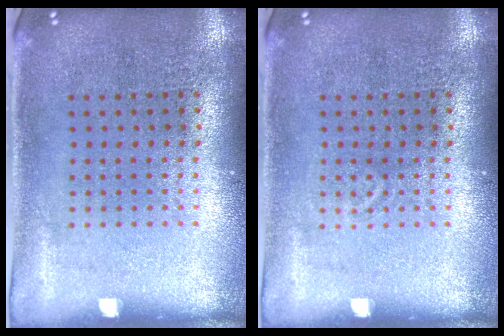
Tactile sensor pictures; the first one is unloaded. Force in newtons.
{"total": 0.6, "press": 0.5, "slide": 0.3}